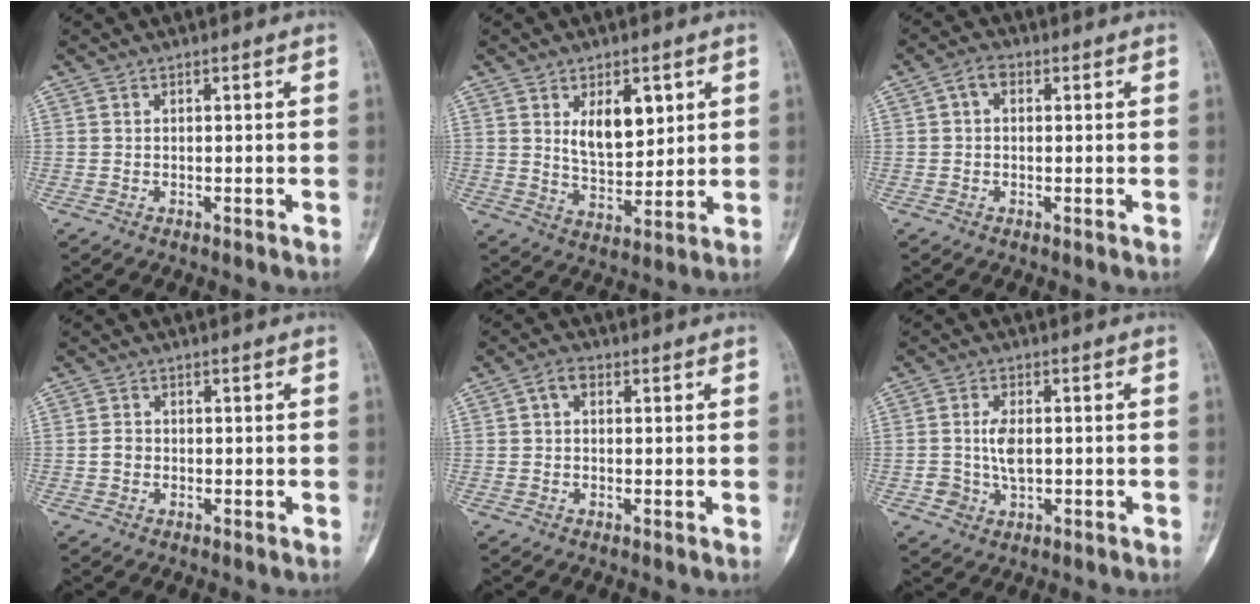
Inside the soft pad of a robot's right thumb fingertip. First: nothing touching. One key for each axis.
{"total": 9.0, "fx": 3.3, "fy": 4.9, "fz": 6.8, "tx": -0.081, "ty": -0.027, "tz": 0.062}
{"total": 3.1, "fx": 0.7, "fy": 2.2, "fz": 2.1, "tx": -0.026, "ty": 0.014, "tz": 0.009}
{"total": 1.7, "fx": -0.4, "fy": 1.5, "fz": 0.8, "tx": -0.010, "ty": 0.006, "tz": -0.009}
{"total": 2.8, "fx": 0.7, "fy": 1.9, "fz": 1.9, "tx": -0.023, "ty": 0.013, "tz": 0.009}
{"total": 5.0, "fx": -0.4, "fy": 3.1, "fz": 3.9, "tx": -0.065, "ty": 0.005, "tz": -0.006}